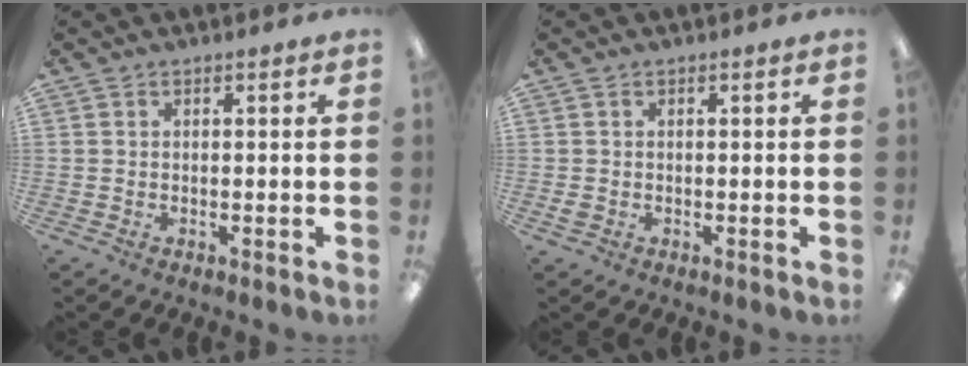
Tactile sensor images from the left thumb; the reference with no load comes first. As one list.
[{"total": 1.1, "force": [-0.1, 0.9, 0.6], "torque": [-0.011, 0.004, -0.003]}]